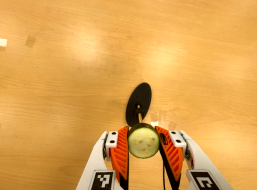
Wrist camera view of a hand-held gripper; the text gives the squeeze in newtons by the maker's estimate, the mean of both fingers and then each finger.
{"total": 8.6, "left": 7.5, "right": 9.6}